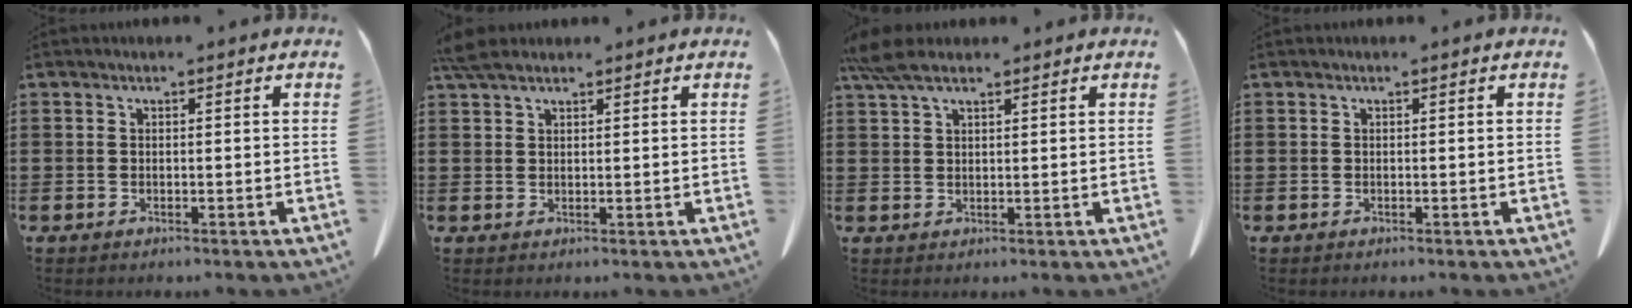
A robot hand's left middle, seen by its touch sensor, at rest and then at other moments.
{"total": 3.0, "force": [2.4, 1.0, 1.6], "torque": [-0.037, 0.005, 0.045]}
{"total": 4.8, "force": [3.3, 1.7, 3.1], "torque": [-0.076, 0.002, 0.059]}
{"total": 0.0}